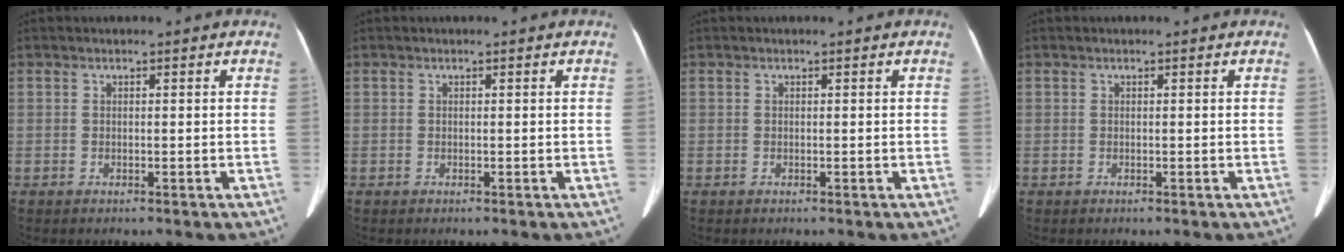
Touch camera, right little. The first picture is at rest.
{"total": 0.0}
{"total": 0.0}
{"total": 0.0}